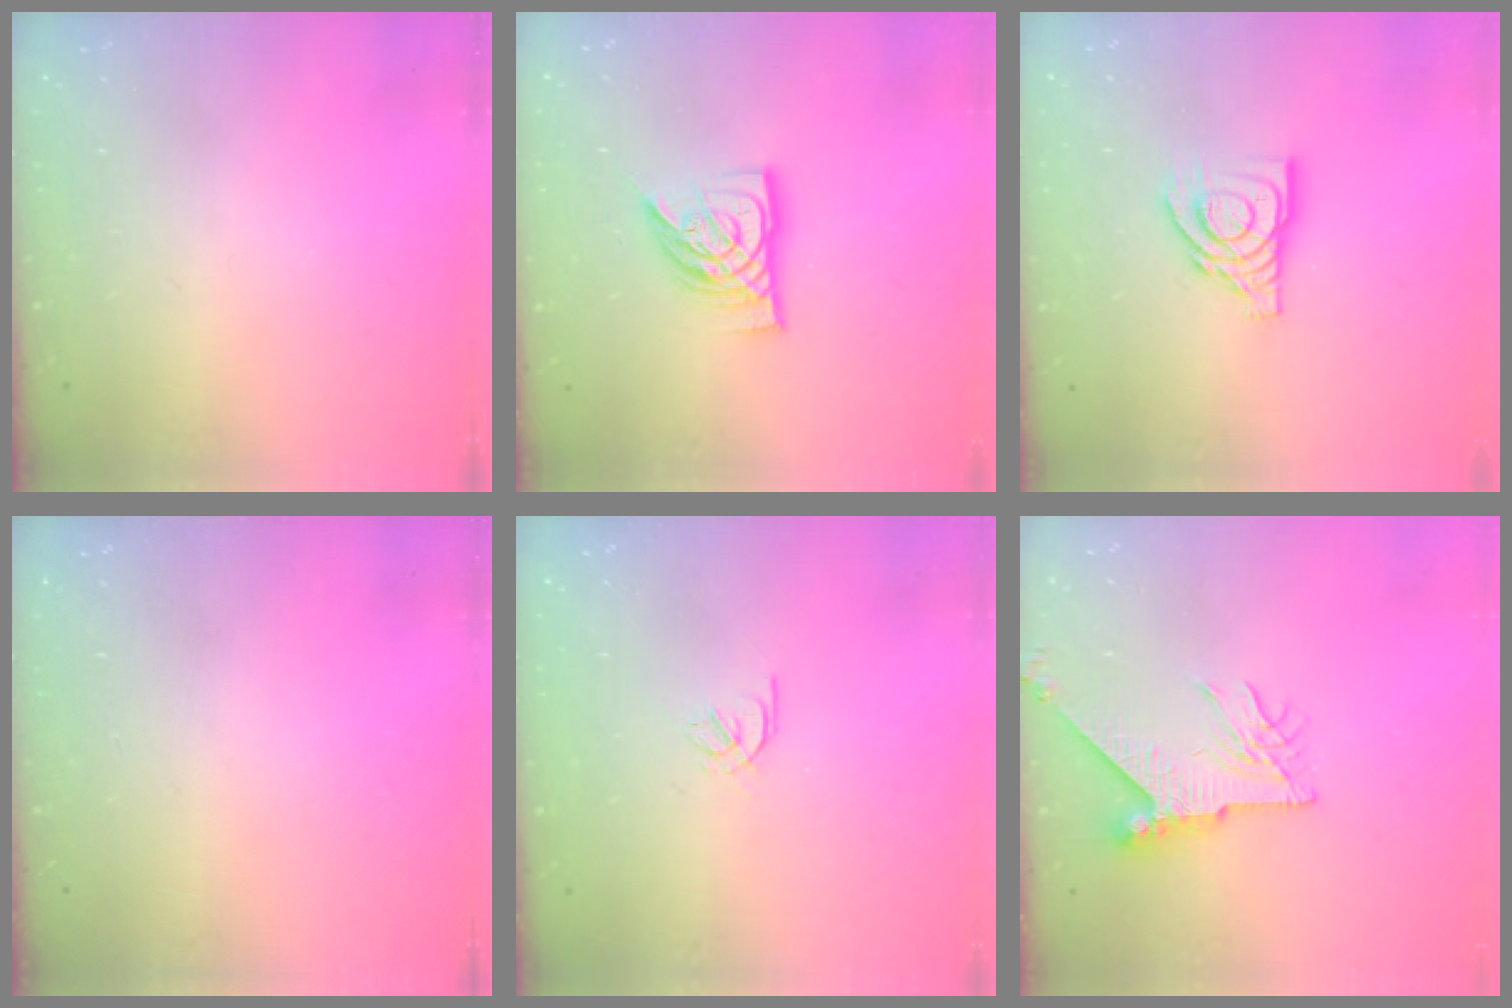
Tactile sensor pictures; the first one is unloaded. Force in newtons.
{"total": 13.0, "press": 13.0, "slide": 1.2}
{"total": 12.4, "press": 12.3, "slide": 1.3}
{"total": 0.0}
{"total": 2.0, "press": 1.9, "slide": 0.6}
{"total": 7.7, "press": 7.7, "slide": 1.0}